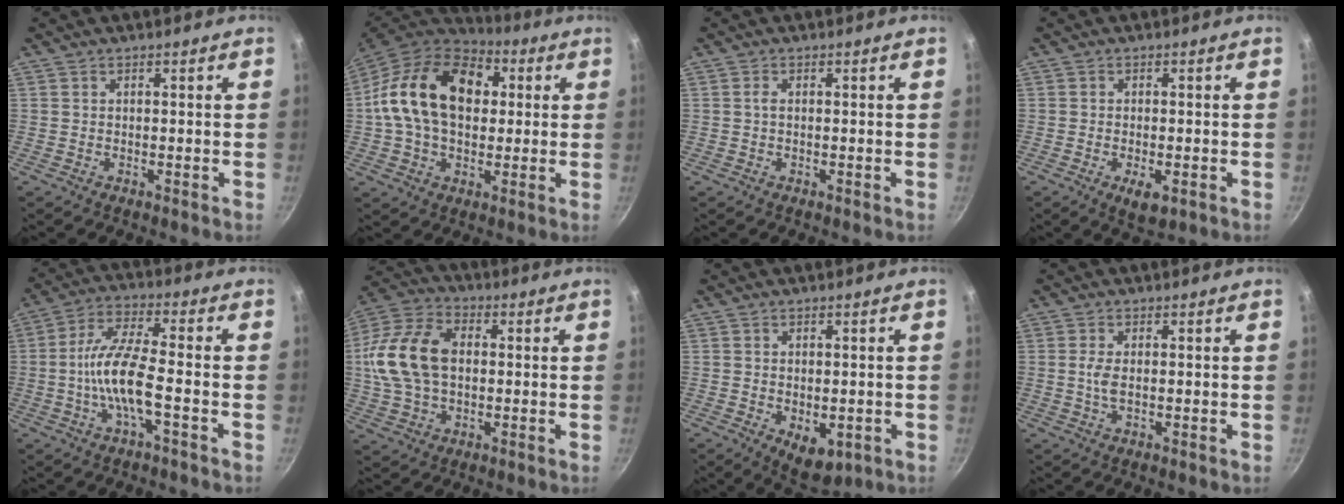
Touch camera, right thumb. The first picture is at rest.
{"total": 21.0, "force": [3.2, 14.3, 15.0], "torque": [-0.237, 0.026, 0.039]}
{"total": 0.8, "force": [0.0, 0.4, 0.7], "torque": [-0.015, 0.002, -0.001]}
{"total": 4.5, "force": [-1.6, 2.0, 3.7], "torque": [-0.053, -0.002, -0.022]}
{"total": 10.3, "force": [-2.8, 2.5, 9.6], "torque": [-0.193, 0.030, -0.064]}
{"total": 16.7, "force": [1.0, 11.2, 12.4], "torque": [-0.233, 0.027, 0.009]}
{"total": 6.9, "force": [-1.7, 4.2, 5.2], "torque": [-0.057, -0.006, -0.011]}
{"total": 2.6, "force": [0.0, 1.0, 2.4], "torque": [-0.052, -0.001, -0.001]}